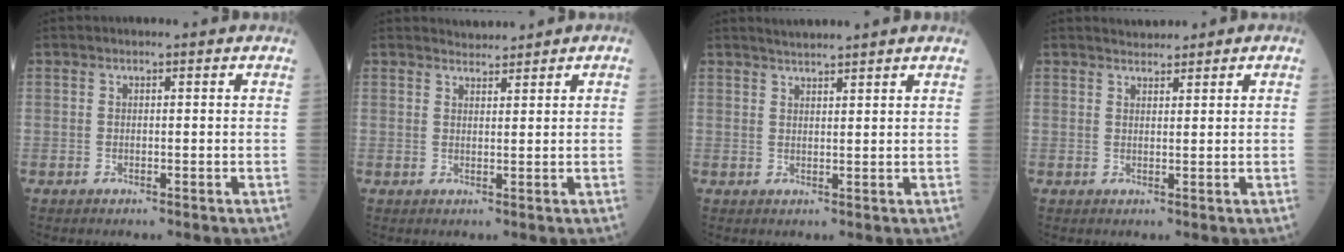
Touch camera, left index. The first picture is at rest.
{"total": 1.6, "force": [1.6, 0.1, -0.2], "torque": [0.000, 0.005, 0.028]}
{"total": 2.7, "force": [2.5, -0.6, 0.8], "torque": [-0.011, 0.010, 0.047]}
{"total": 1.9, "force": [1.8, 0.6, 0.2], "torque": [-0.007, 0.009, 0.029]}